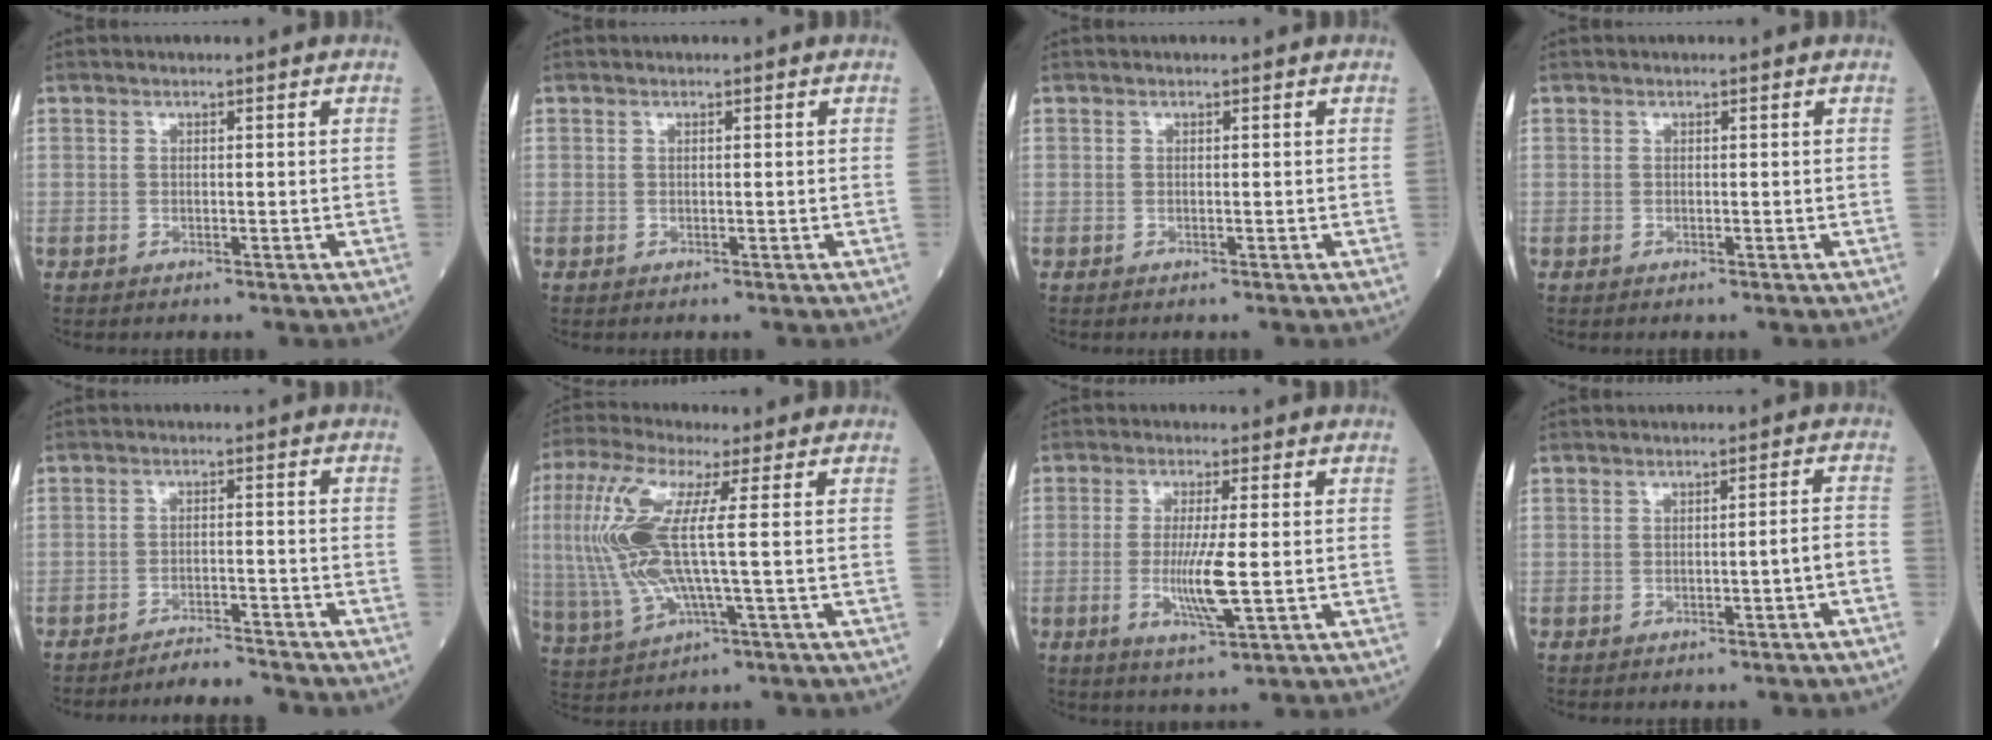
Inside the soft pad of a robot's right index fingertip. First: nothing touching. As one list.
[{"total": 0.0}, {"total": 0.0}, {"total": 0.0}, {"total": 4.4, "force": [-4.3, -0.9, -0.2], "torque": [0.010, -0.008, -0.071]}, {"total": 13.9, "force": [1.3, 1.9, 13.7], "torque": [-0.324, 0.007, 0.021]}, {"total": 6.6, "force": [-0.9, 0.2, 6.6], "torque": [-0.131, -0.017, -0.017]}, {"total": 2.5, "force": [-1.4, -0.5, 2.0], "torque": [-0.027, 0.002, -0.022]}]